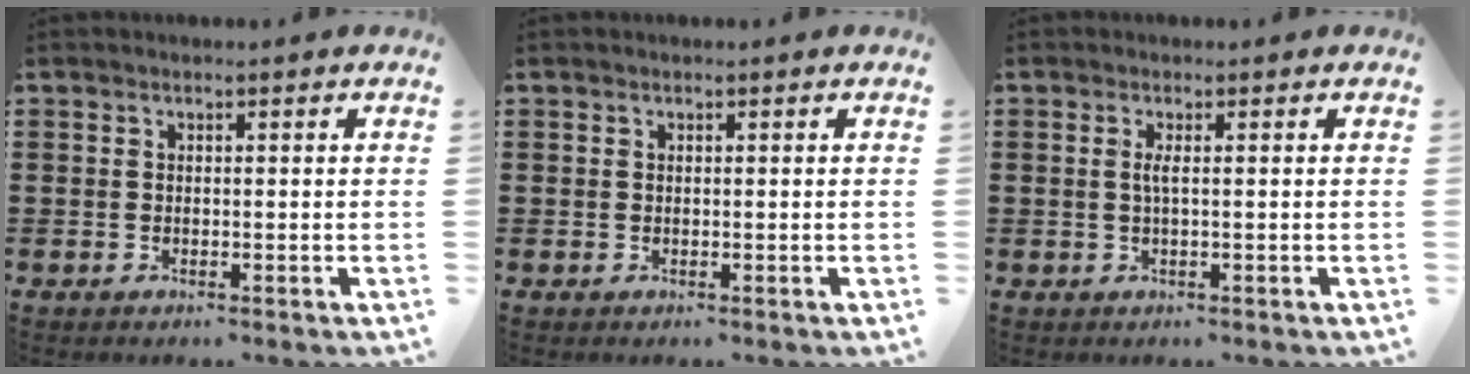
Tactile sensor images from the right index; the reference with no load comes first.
{"total": 0.0}
{"total": 1.6, "force": [0.0, 0.0, 1.6], "torque": [-0.031, -0.003, -0.001]}